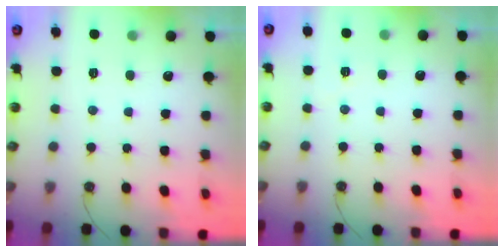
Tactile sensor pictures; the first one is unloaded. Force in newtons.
{"total": 2.9, "press": 1.9, "slide": 2.2}